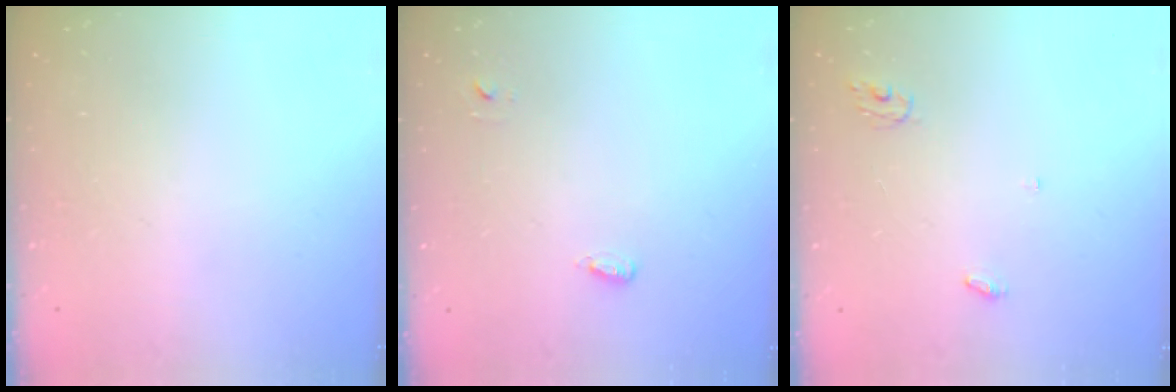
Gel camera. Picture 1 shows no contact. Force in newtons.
{"total": 3.2, "press": 2.9, "slide": 1.4}
{"total": 3.7, "press": 3.7, "slide": 0.2}